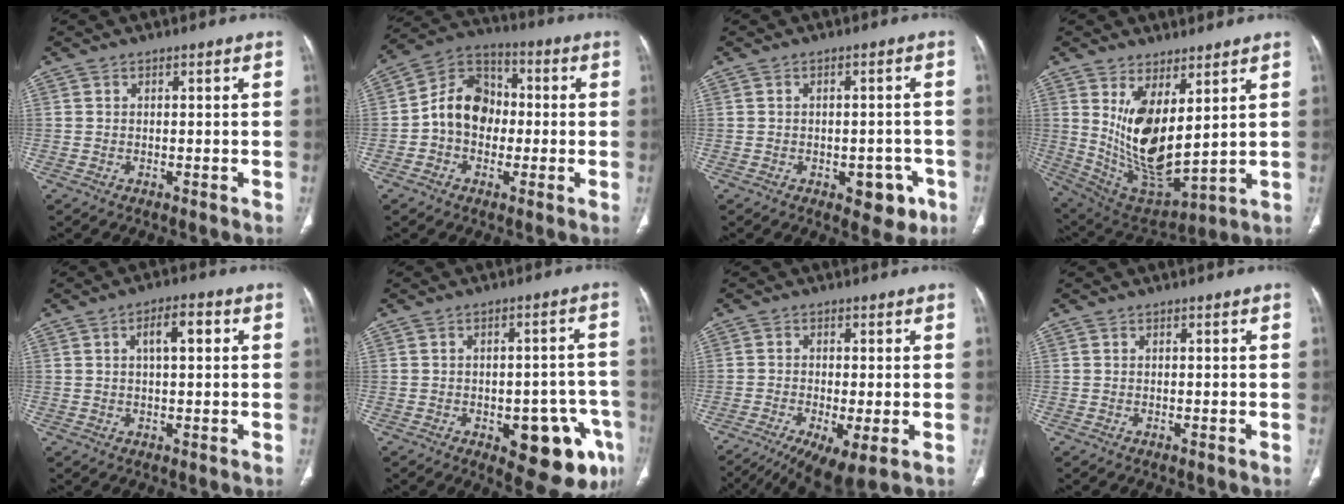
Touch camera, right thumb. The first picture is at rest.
{"total": 11.5, "force": [-0.9, 9.1, 7.0], "torque": [-0.093, 0.038, -0.028]}
{"total": 6.1, "force": [-2.7, 3.7, 4.1], "torque": [-0.022, 0.014, -0.027]}
{"total": 14.8, "force": [4.5, 6.5, 12.5], "torque": [-0.220, -0.040, 0.113]}
{"total": 5.3, "force": [1.4, 2.1, 4.6], "torque": [-0.069, 0.010, 0.020]}
{"total": 14.5, "force": [-5.9, 6.5, 11.5], "torque": [-0.102, 0.029, -0.060]}
{"total": 10.3, "force": [-5.0, 3.0, 8.5], "torque": [-0.156, -0.007, -0.080]}
{"total": 0.0}